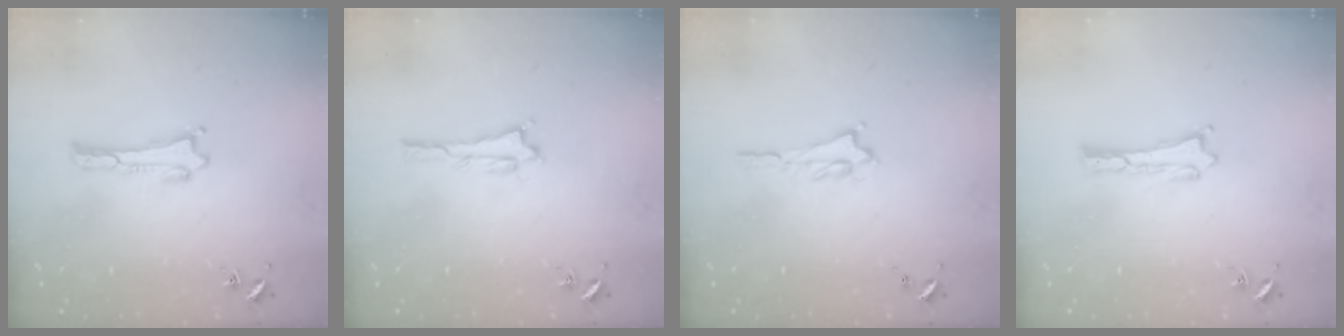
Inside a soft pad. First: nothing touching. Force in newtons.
{"total": 1.1, "press": 1.1, "slide": 0.1}
{"total": 1.1, "press": 1.1, "slide": 0.2}
{"total": 0.0}